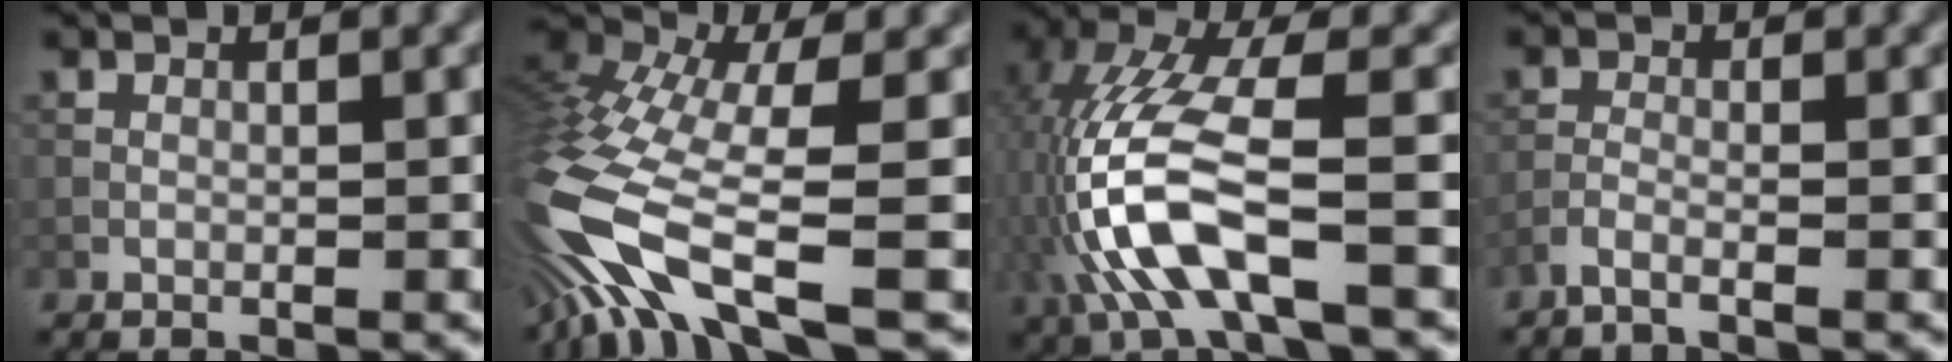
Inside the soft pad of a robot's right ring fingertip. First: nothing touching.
{"total": 12.4, "force": [-5.5, 4.0, 10.4], "torque": [-0.237, -0.004, -0.101]}
{"total": 8.8, "force": [-2.9, 2.8, 7.8], "torque": [-0.192, 0.008, -0.060]}
{"total": 1.6, "force": [-1.3, 0.3, 0.9], "torque": [-0.016, -0.002, -0.037]}